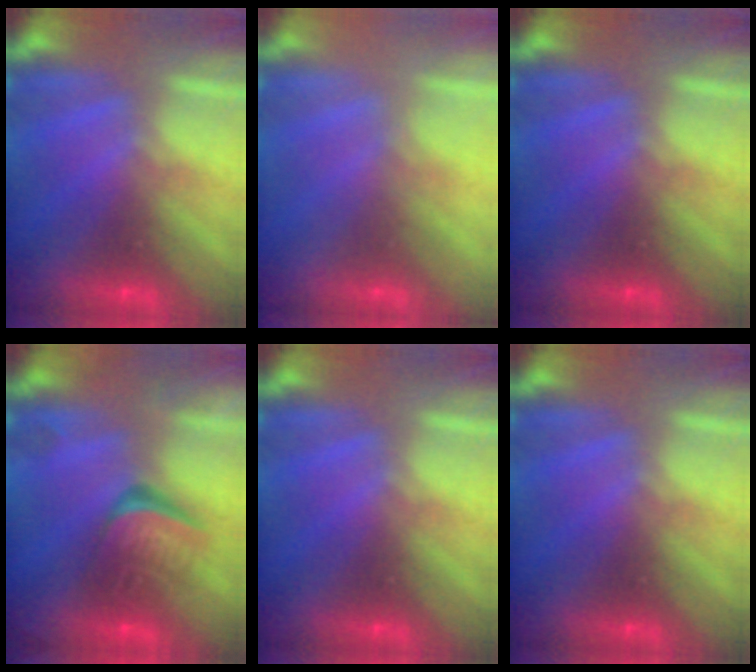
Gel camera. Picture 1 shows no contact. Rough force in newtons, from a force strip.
{"total": 2.1}
{"total": 0.0}
{"total": 9.3}
{"total": 0.0}
{"total": 0.0}